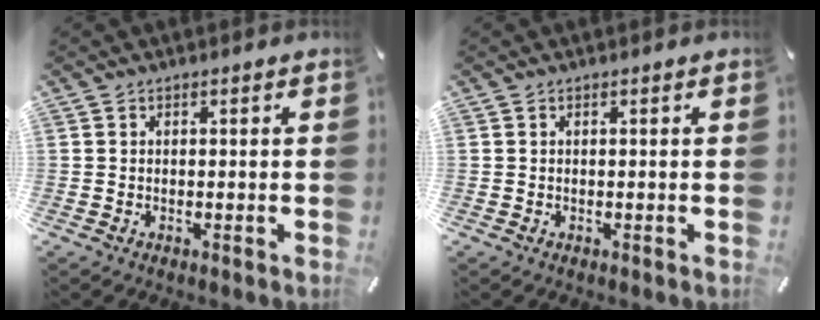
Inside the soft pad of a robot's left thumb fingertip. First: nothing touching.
{"total": 0.0}